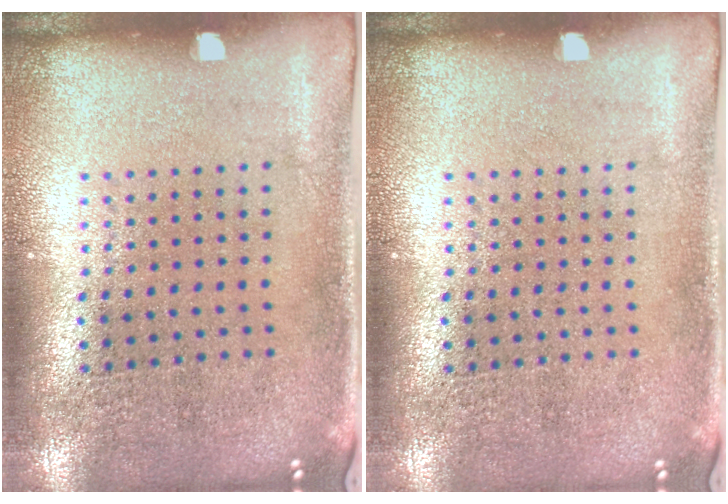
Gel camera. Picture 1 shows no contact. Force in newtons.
{"total": 0.0}